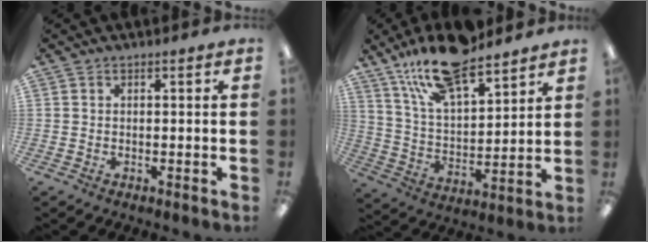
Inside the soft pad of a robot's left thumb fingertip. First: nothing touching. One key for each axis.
{"total": 17.6, "fx": 13.6, "fy": 5.9, "fz": 9.4, "tx": -0.186, "ty": -0.063, "tz": 0.241}